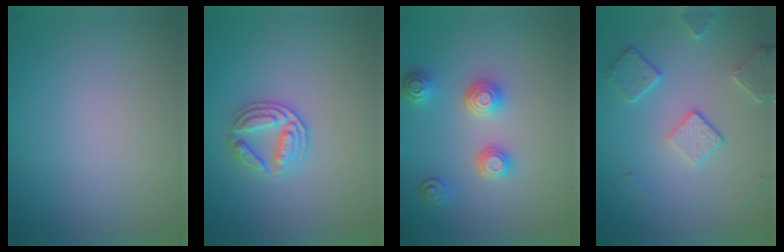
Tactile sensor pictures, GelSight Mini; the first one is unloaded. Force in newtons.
{"total": 3.0, "press": 2.7, "slide": 1.2}
{"total": 3.2, "press": 3.0, "slide": 1.0}
{"total": 3.6, "press": 3.0, "slide": 1.9}